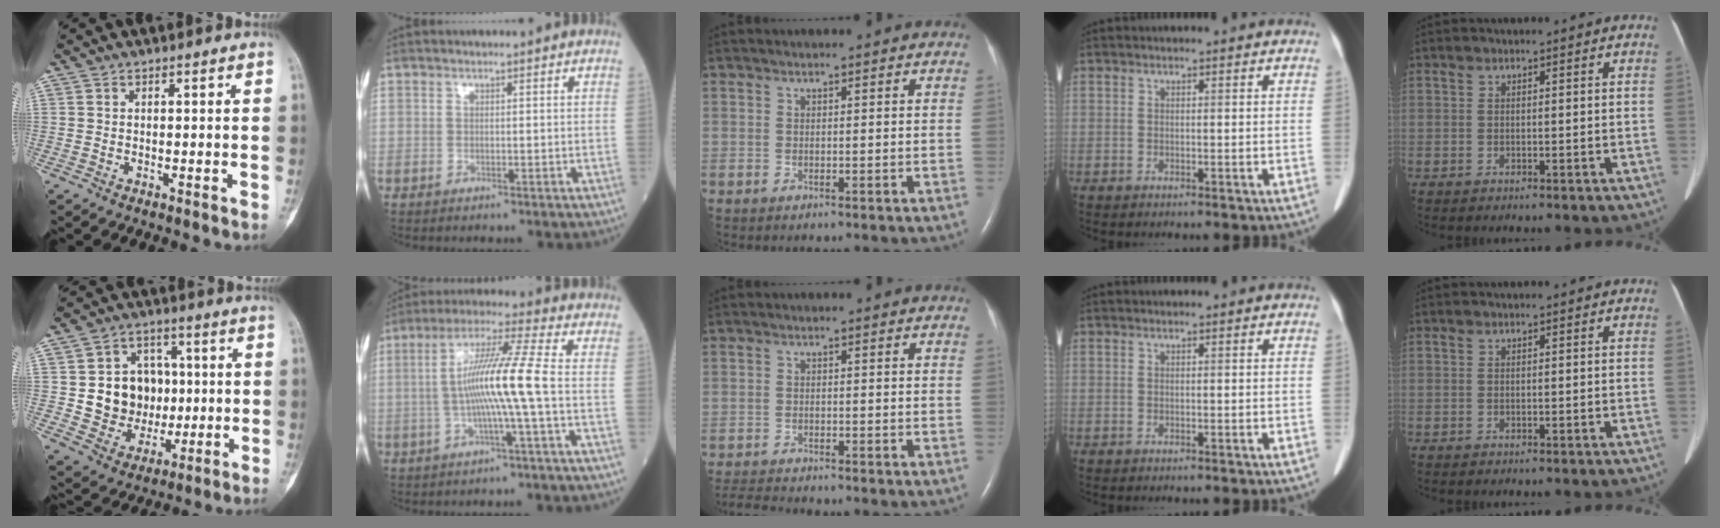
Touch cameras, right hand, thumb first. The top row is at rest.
{"thumb": {"total": 13.4, "force": [0.6, 11.5, 6.8], "torque": [-0.050, 0.010, 0.025]}, "index": {"total": 10.5, "force": [-1.1, -1.2, 10.4], "torque": [-0.197, 0.012, -0.023]}, "middle": {"total": 4.2, "force": [-4.1, -0.5, 0.8], "torque": [-0.017, -0.021, -0.072]}}